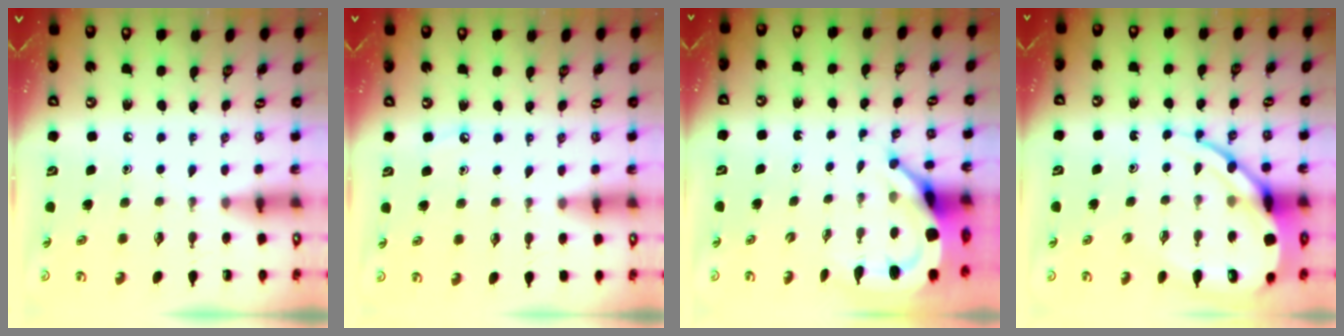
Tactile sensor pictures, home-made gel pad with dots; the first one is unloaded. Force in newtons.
{"total": 3.2, "press": 3.2, "slide": 0.4}
{"total": 6.7, "press": 6.7, "slide": 0.9}
{"total": 13.4, "press": 13.3, "slide": 1.4}